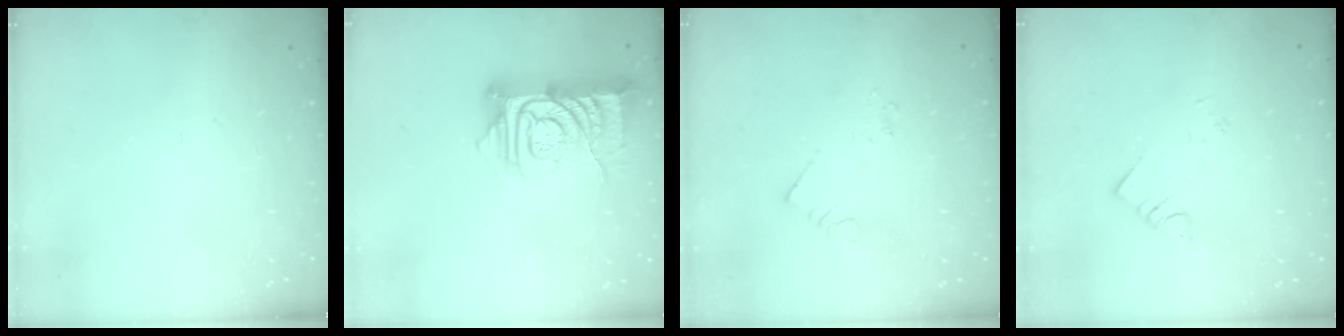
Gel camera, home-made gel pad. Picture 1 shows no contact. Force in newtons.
{"total": 13.0, "press": 13.0, "slide": 1.1}
{"total": 2.1, "press": 2.1, "slide": 0.3}
{"total": 2.2, "press": 2.2, "slide": 0.2}